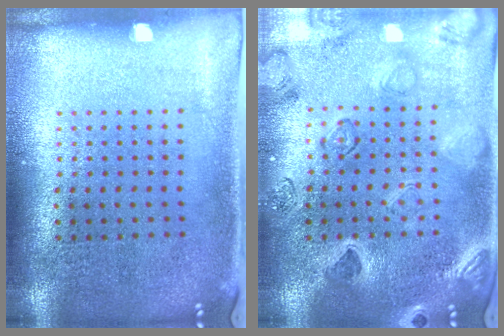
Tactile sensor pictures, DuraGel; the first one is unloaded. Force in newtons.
{"total": 2.5, "press": 2.4, "slide": 0.6}